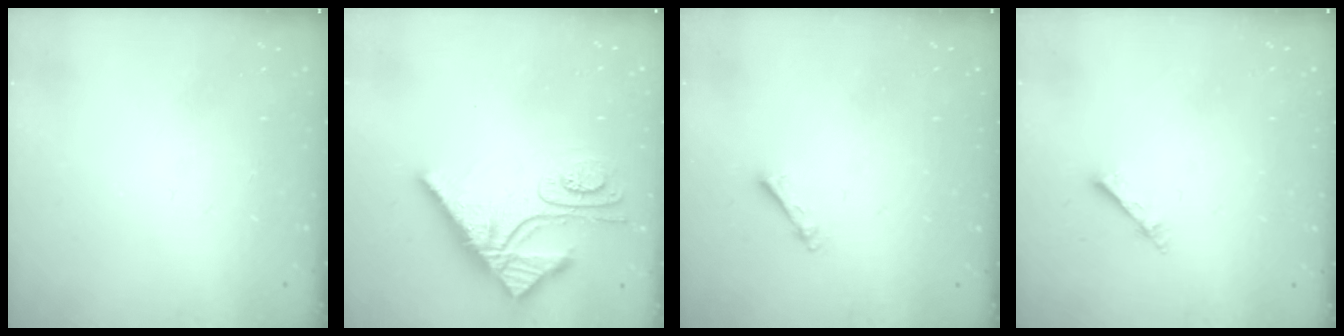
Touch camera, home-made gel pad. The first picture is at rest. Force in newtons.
{"total": 14.1, "press": 14.1, "slide": 0.9}
{"total": 2.5, "press": 2.5, "slide": 0.4}
{"total": 2.6, "press": 2.6, "slide": 0.3}